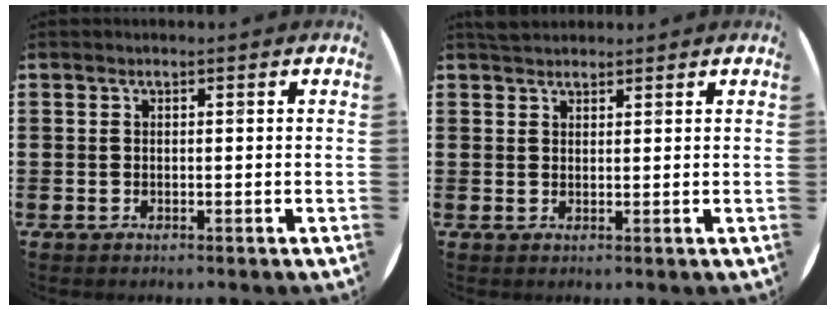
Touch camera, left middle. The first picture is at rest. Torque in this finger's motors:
{"motor_torque": [0.24, -0.21, -0.06, -0.01]}